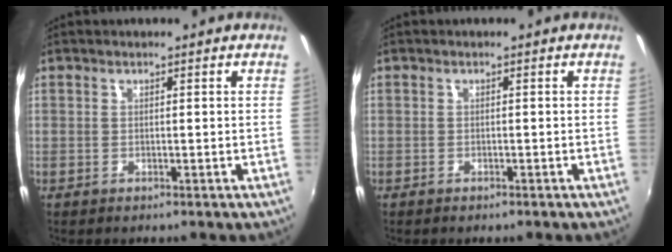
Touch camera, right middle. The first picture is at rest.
{"total": 1.1, "force": [-0.9, 0.5, 0.4], "torque": [-0.012, -0.005, -0.015]}